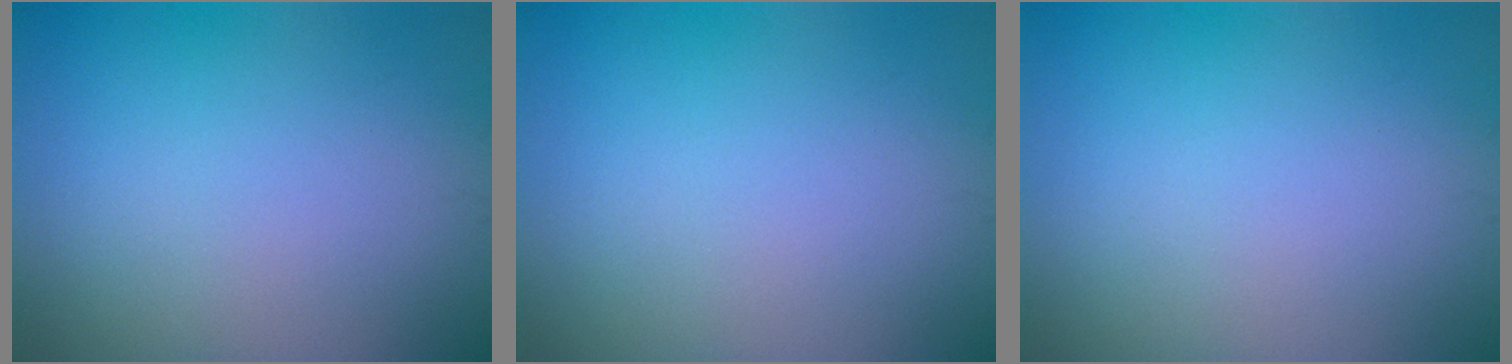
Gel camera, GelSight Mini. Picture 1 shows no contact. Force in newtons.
{"total": 0.0}
{"total": 0.0}